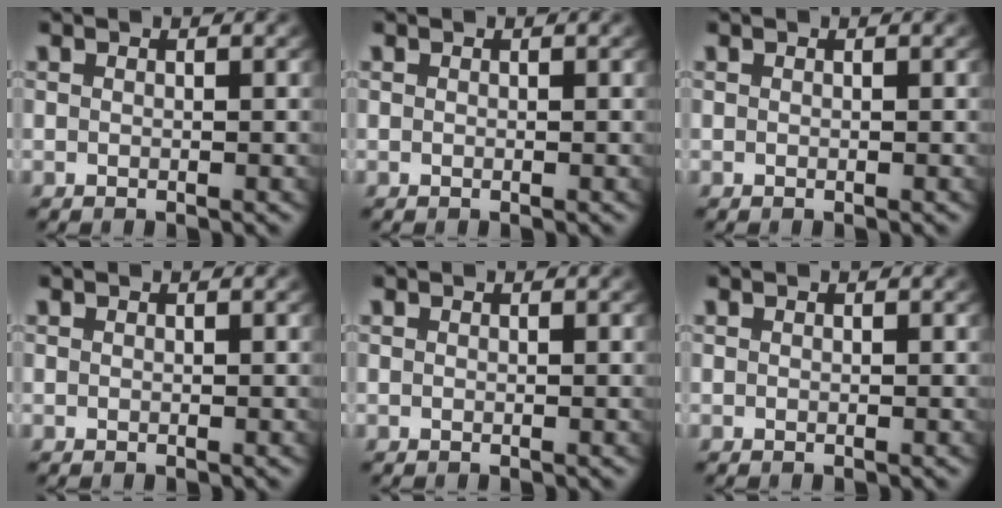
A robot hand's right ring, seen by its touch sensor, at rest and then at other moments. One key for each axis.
{"total": 0.0}
{"total": 0.0}
{"total": 0.0}
{"total": 0.0}
{"total": 0.0}